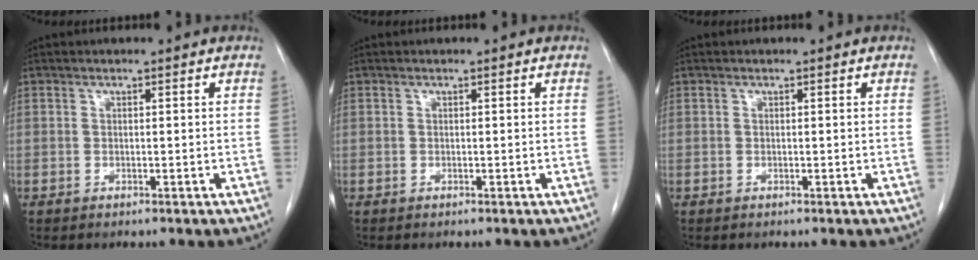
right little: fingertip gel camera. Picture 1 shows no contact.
{"total": 0.0}
{"total": 0.0}